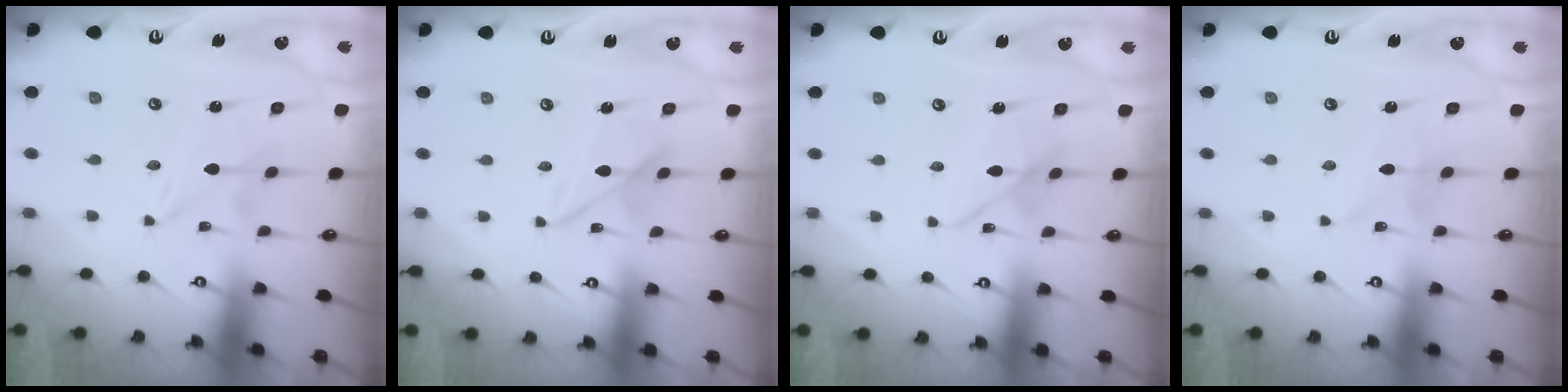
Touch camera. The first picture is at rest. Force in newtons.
{"total": 6.6, "press": 6.5, "slide": 0.5}
{"total": 7.6, "press": 7.6, "slide": 0.4}
{"total": 1.6, "press": 1.6, "slide": 0.2}